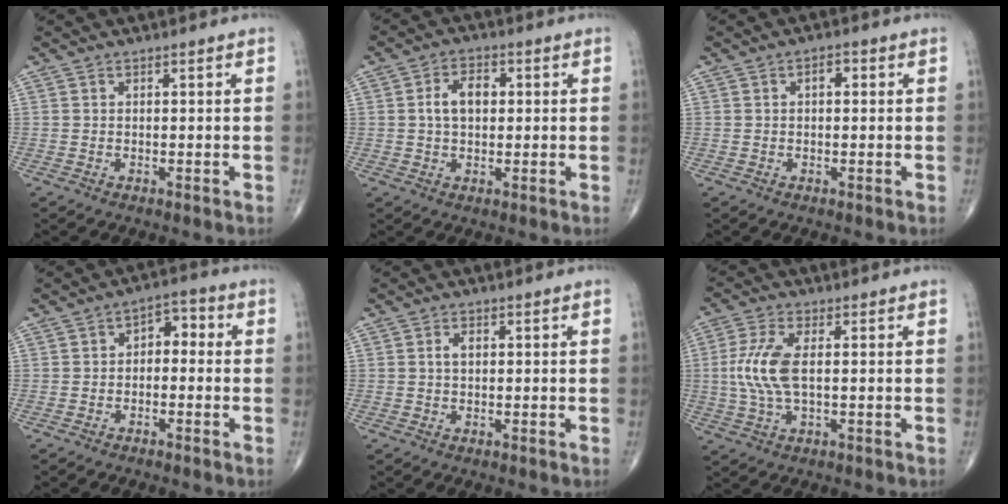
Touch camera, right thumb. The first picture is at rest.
{"total": 5.8, "force": [0.7, 3.7, 4.5], "torque": [-0.074, 0.012, 0.007]}
{"total": 2.0, "force": [0.4, 1.1, 1.6], "torque": [-0.015, 0.010, 0.001]}
{"total": 4.7, "force": [-0.4, 3.1, 3.5], "torque": [-0.027, 0.029, -0.020]}
{"total": 1.8, "force": [0.3, 1.1, 1.4], "torque": [-0.028, 0.005, 0.004]}
{"total": 8.3, "force": [0.4, 3.4, 7.6], "torque": [-0.188, 0.004, 0.007]}